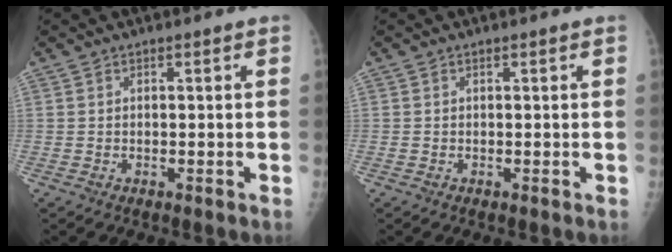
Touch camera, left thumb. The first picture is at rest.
{"total": 0.0}